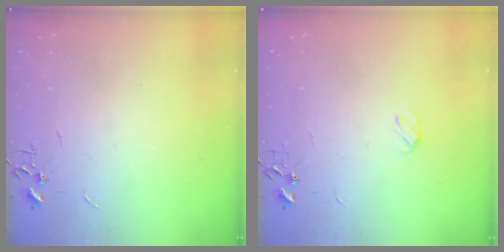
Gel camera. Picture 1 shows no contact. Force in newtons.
{"total": 3.5, "press": 3.4, "slide": 0.5}